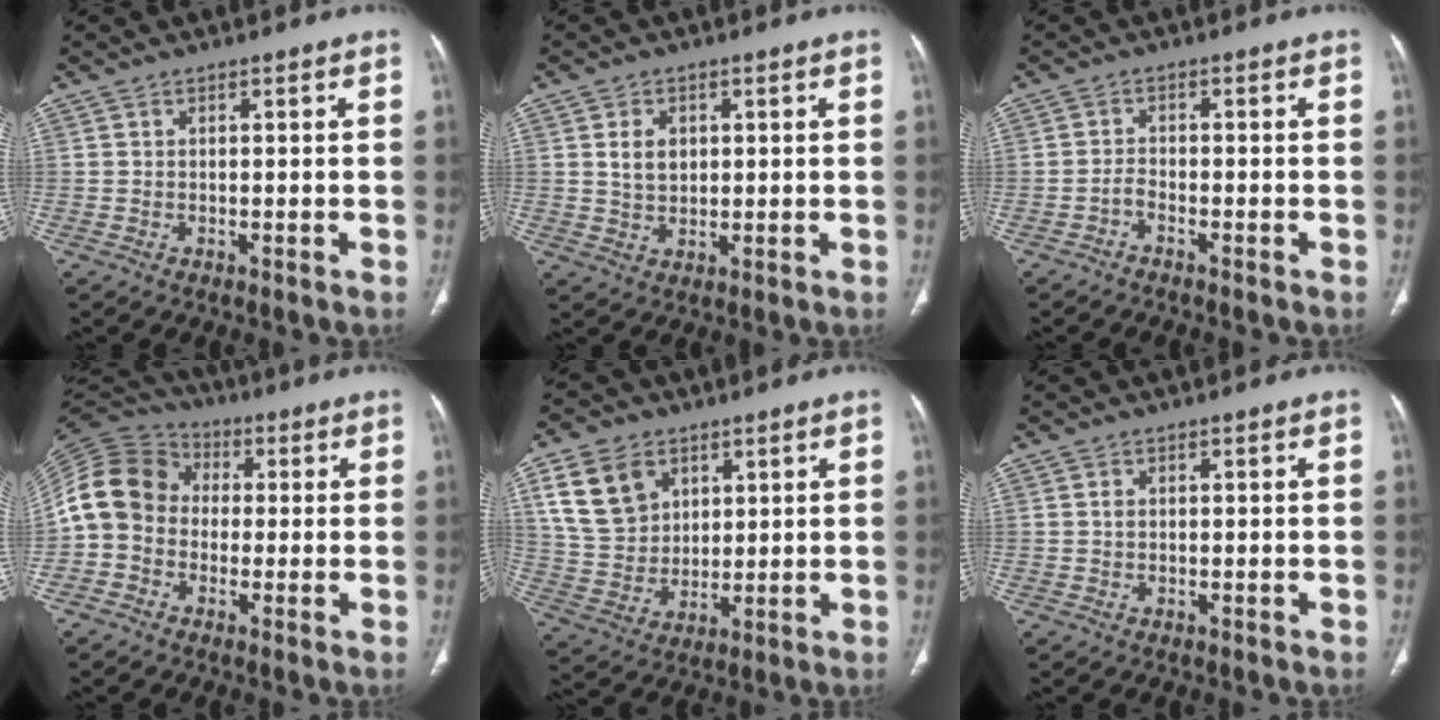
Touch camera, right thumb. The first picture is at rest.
{"total": 5.1, "force": [1.3, 3.7, 3.2], "torque": [-0.037, -0.009, 0.028]}
{"total": 1.7, "force": [-1.5, 0.3, 0.8], "torque": [-0.022, 0.012, -0.031]}
{"total": 12.1, "force": [-0.8, 10.3, 6.3], "torque": [-0.117, 0.037, -0.031]}
{"total": 12.8, "force": [5.7, 9.5, 6.5], "torque": [-0.102, -0.014, 0.120]}
{"total": 0.6, "force": [0.0, 0.4, 0.4], "torque": [-0.007, 0.001, -0.001]}